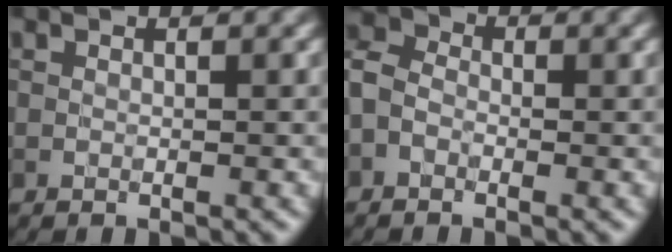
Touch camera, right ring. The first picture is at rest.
{"total": 2.1, "force": [-1.4, 1.4, 0.6], "torque": [-0.014, 0.017, -0.025]}